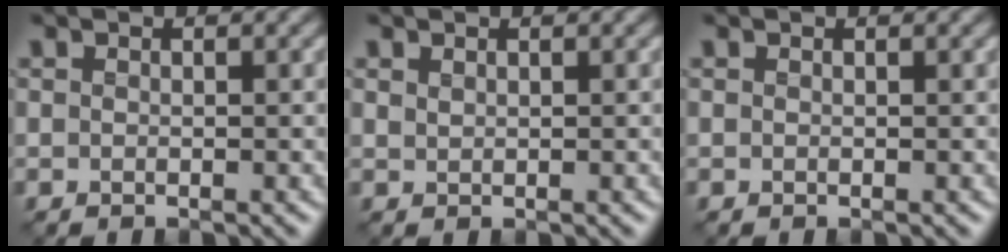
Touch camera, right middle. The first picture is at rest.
{"total": 0.5, "force": [0.4, 0.2, 0.2], "torque": [-0.010, -0.004, 0.011]}
{"total": 0.0}